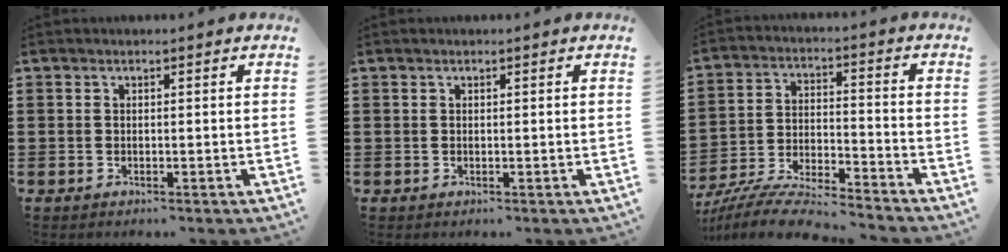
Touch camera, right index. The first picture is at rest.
{"total": 0.0}
{"total": 8.5, "force": [-8.1, 0.3, 2.6], "torque": [-0.062, 0.002, -0.162]}